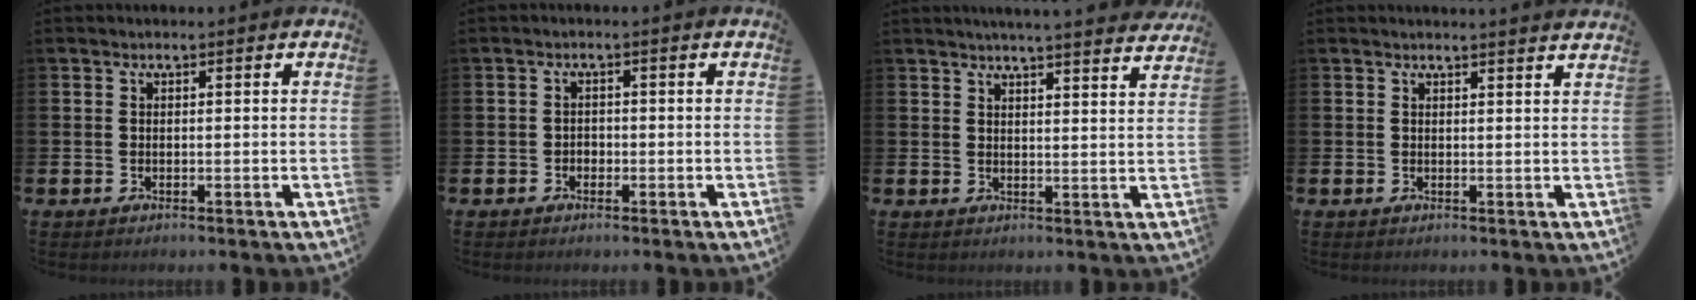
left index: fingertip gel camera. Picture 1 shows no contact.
{"total": 1.2, "force": [-0.6, 1.0, 0.3], "torque": [-0.005, 0.002, -0.015]}
{"total": 4.5, "force": [4.3, -0.8, 0.7], "torque": [-0.016, -0.027, 0.075]}
{"total": 1.5, "force": [1.5, -0.2, -0.1], "torque": [0.011, -0.012, 0.025]}